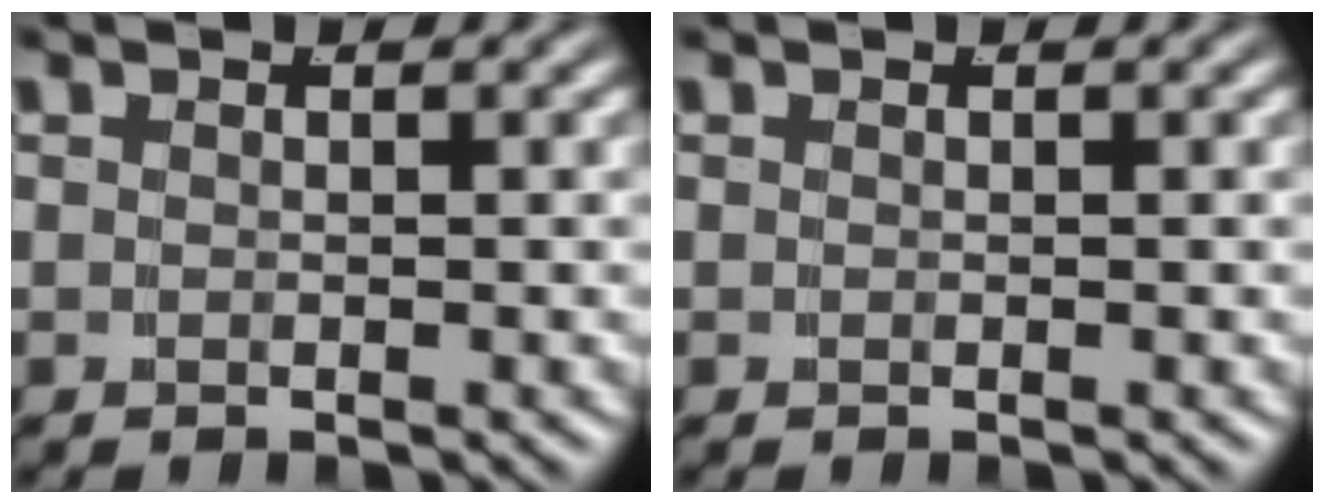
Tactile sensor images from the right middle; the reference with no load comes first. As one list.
[{"total": 0.0}]